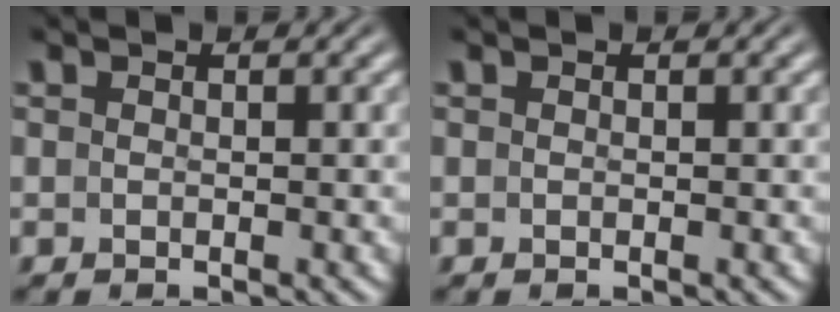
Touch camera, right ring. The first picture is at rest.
{"total": 0.0}